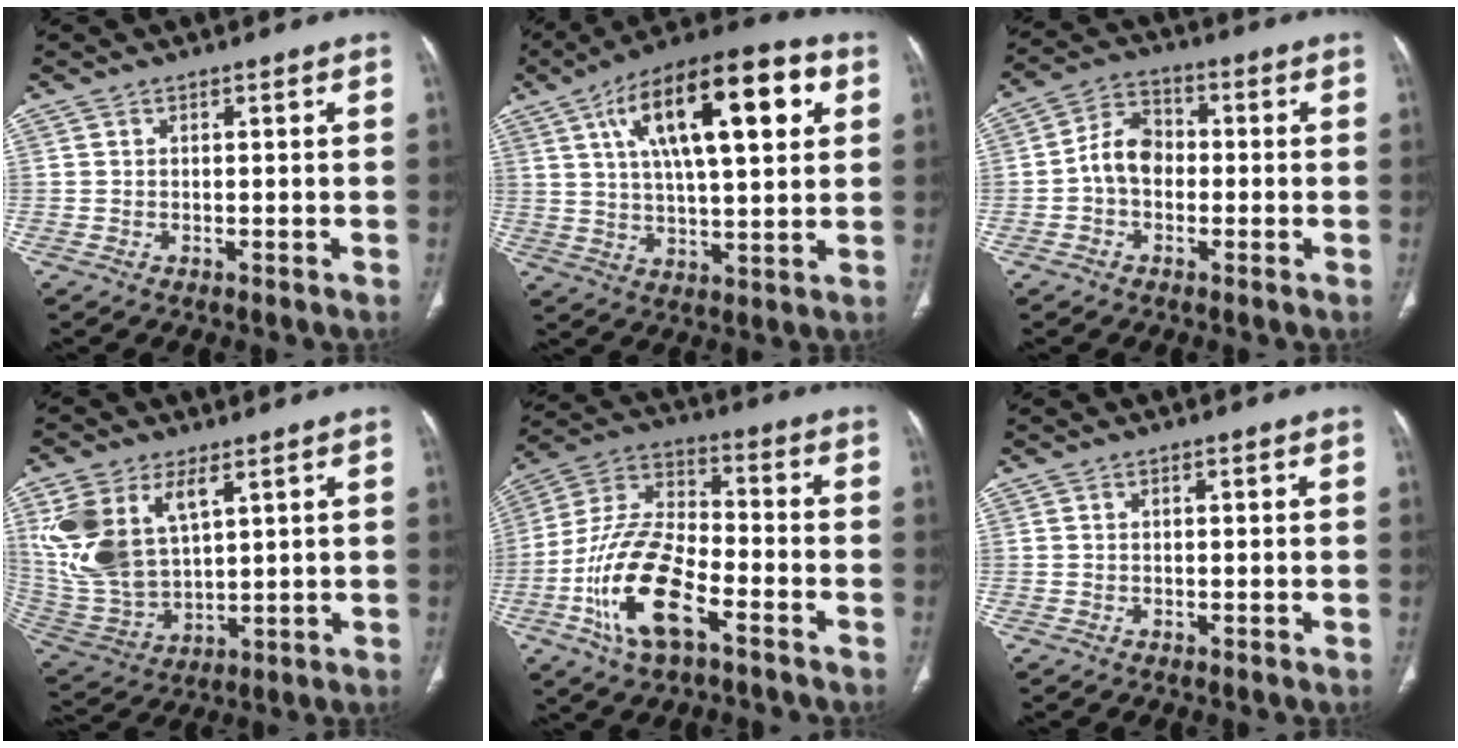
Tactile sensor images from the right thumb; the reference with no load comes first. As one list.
[{"total": 22.5, "force": [7.8, 8.4, 19.4], "torque": [-0.298, 0.007, 0.117]}, {"total": 7.3, "force": [-1.0, 5.4, 4.8], "torque": [-0.068, 0.026, -0.031]}, {"total": 16.5, "force": [6.5, 9.2, 12.1], "torque": [-0.246, -0.016, 0.146]}, {"total": 17.8, "force": [-7.5, 8.1, 13.9], "torque": [-0.274, 0.043, -0.140]}, {"total": 0.7, "force": [0.1, 0.2, 0.7], "torque": [-0.012, 0.006, 0.002]}]